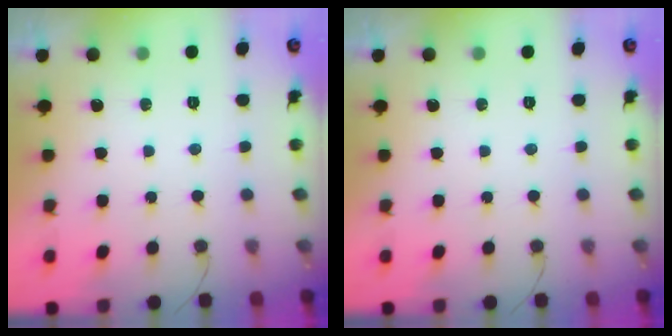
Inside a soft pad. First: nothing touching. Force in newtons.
{"total": 0.0}